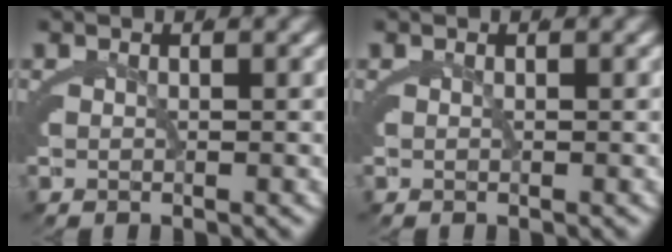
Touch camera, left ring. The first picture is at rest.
{"total": 0.0}